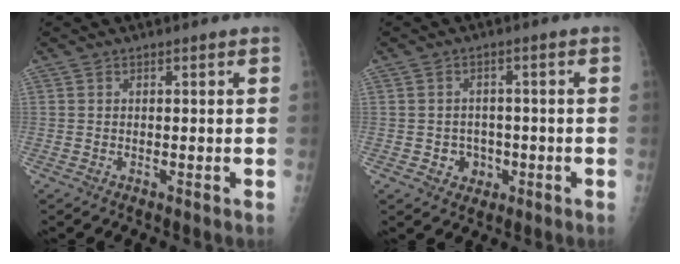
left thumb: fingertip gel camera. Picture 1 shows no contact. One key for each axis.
{"total": 4.0, "fx": -1.2, "fy": 3.5, "fz": 1.4, "tx": 0.004, "ty": 0.008, "tz": -0.012}